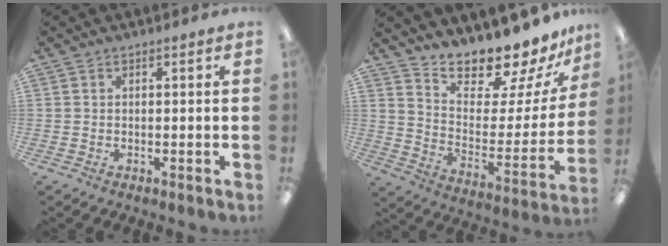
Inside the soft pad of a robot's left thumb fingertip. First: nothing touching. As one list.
[{"total": 14.9, "force": [14.2, 2.8, 3.4], "torque": [-0.061, -0.135, 0.243]}]